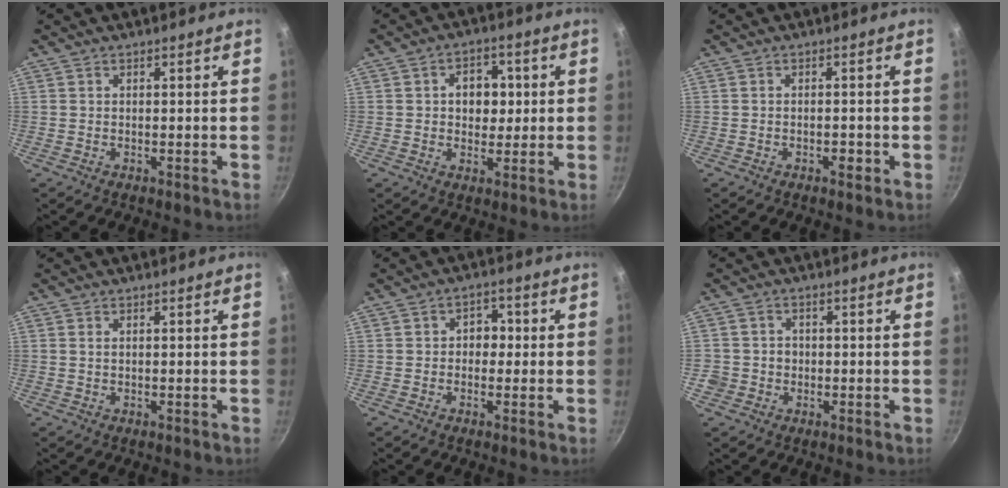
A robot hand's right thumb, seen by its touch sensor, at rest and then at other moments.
{"total": 7.3, "force": [1.0, 5.6, 4.5], "torque": [-0.029, 0.003, 0.008]}
{"total": 1.8, "force": [-0.8, 0.9, 1.4], "torque": [-0.020, 0.005, -0.013]}
{"total": 0.9, "force": [0.2, 0.5, 0.7], "torque": [-0.012, 0.002, 0.003]}
{"total": 4.2, "force": [0.0, 3.5, 2.4], "torque": [0.002, 0.008, -0.007]}
{"total": 3.4, "force": [-0.7, 3.2, 0.8], "torque": [0.002, 0.013, -0.014]}